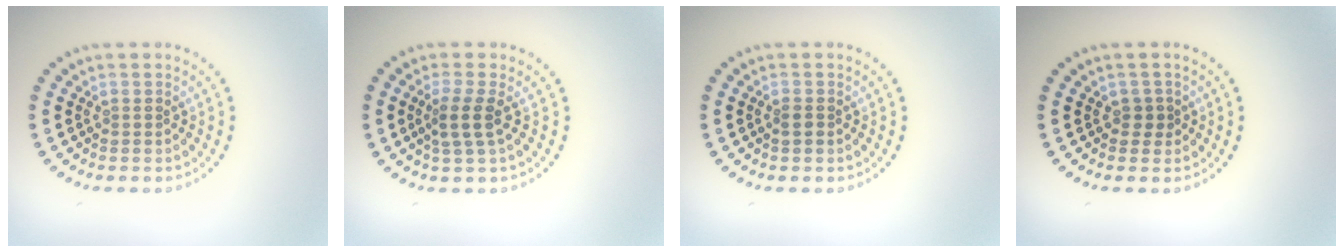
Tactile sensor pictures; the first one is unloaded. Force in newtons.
{"total": 2.2, "press": 1.8, "slide": 1.3}
{"total": 0.9, "press": 0.9, "slide": 0.4}
{"total": 1.1, "press": 0.9, "slide": 0.7}